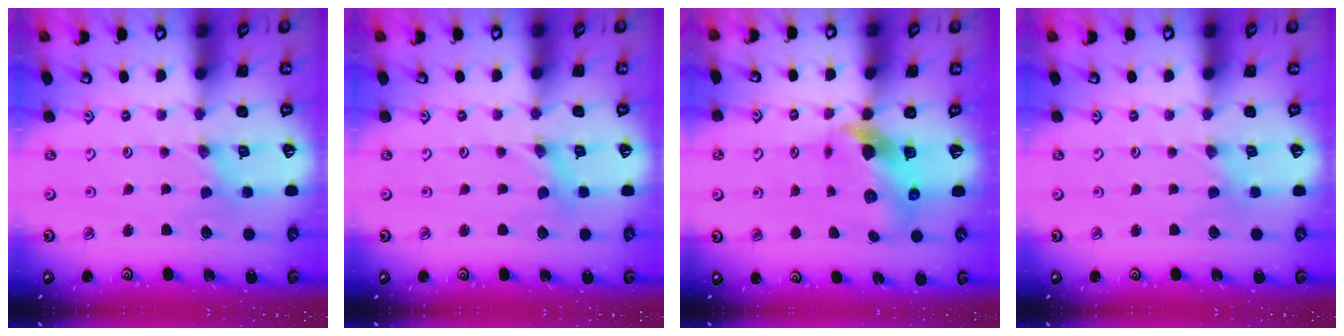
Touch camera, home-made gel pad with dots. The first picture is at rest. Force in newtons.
{"total": 0.8, "press": 0.8, "slide": 0.2}
{"total": 7.6, "press": 7.6, "slide": 1.1}
{"total": 0.0}